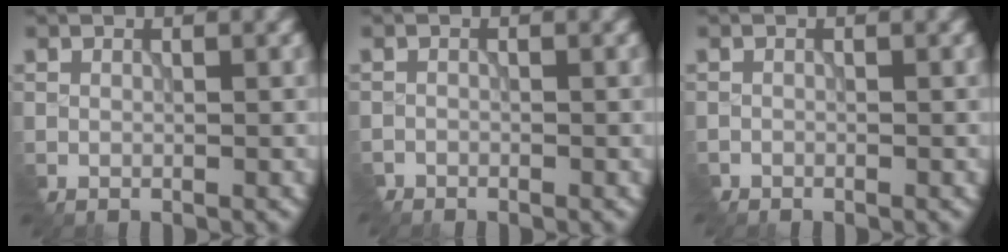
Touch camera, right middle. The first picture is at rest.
{"total": 1.1, "force": [-1.1, 0.4, -0.2], "torque": [0.002, -0.007, -0.022]}
{"total": 0.8, "force": [-0.7, 0.2, -0.2], "torque": [0.001, -0.006, -0.016]}